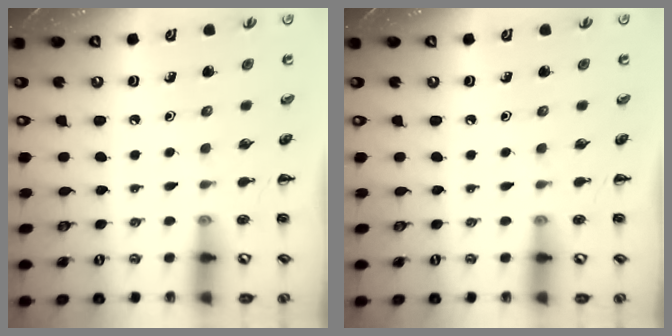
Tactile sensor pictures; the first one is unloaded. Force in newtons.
{"total": 0.0}